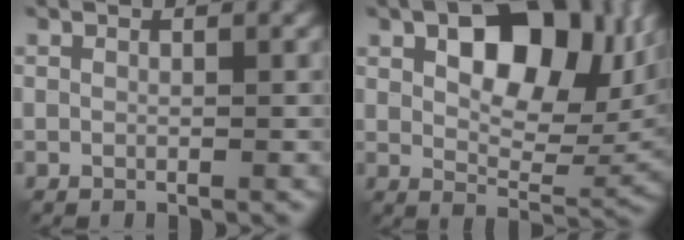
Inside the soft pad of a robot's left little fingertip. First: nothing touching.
{"total": 12.1, "force": [3.8, 6.5, 9.5], "torque": [-0.134, 0.006, 0.059]}